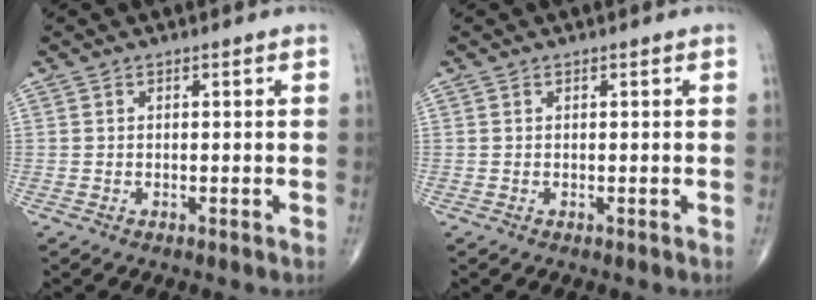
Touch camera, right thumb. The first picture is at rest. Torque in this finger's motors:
{"motor_torque": [0.12, 0.09, 0.04, 0.03, 0.00]}